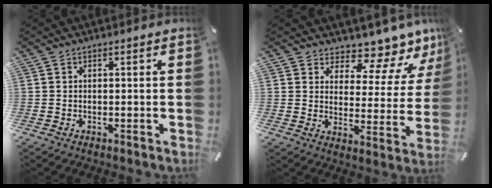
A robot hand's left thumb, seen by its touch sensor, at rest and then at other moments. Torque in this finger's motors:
{"motor_torque": [0.51, -0.40, 0.15, -0.15, -0.05]}